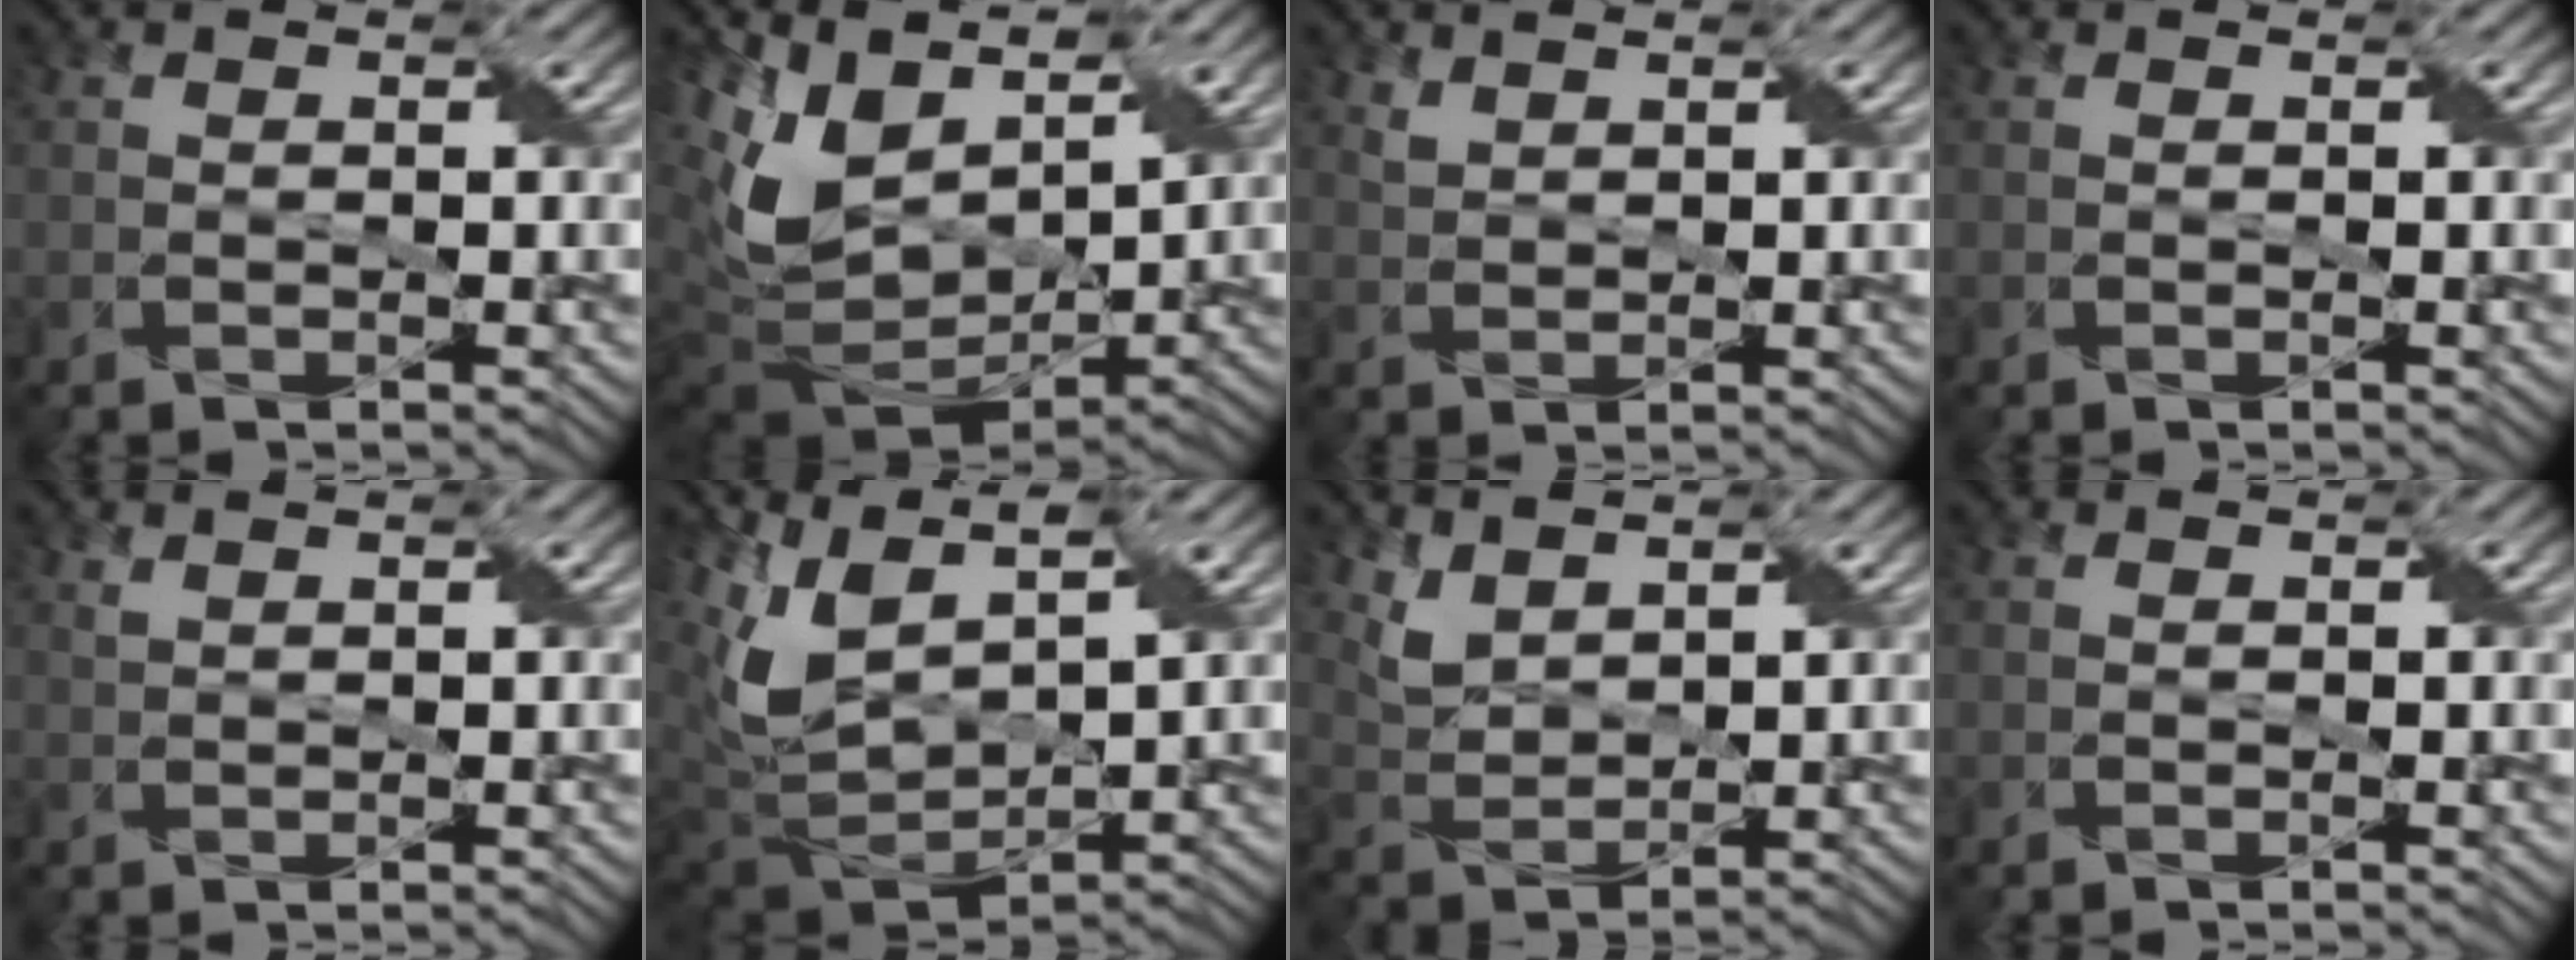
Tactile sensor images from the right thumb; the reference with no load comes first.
{"total": 14.1, "force": [4.4, 8.6, 10.3], "torque": [-0.241, 0.005, 0.092]}
{"total": 1.5, "force": [1.3, 0.5, 0.5], "torque": [-0.021, 0.001, 0.030]}
{"total": 0.0}
{"total": 0.8, "force": [0.7, 0.2, 0.3], "torque": [-0.015, 0.003, 0.016]}
{"total": 12.0, "force": [4.6, 6.0, 9.3], "torque": [-0.242, 0.007, 0.090]}
{"total": 4.2, "force": [3.1, 1.8, 2.1], "torque": [-0.065, -0.001, 0.071]}
{"total": 0.0}